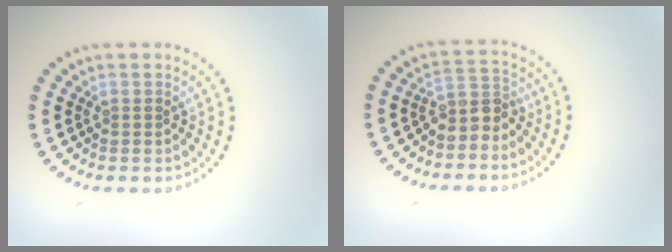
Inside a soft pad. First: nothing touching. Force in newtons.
{"total": 2.5, "press": 1.9, "slide": 1.7}